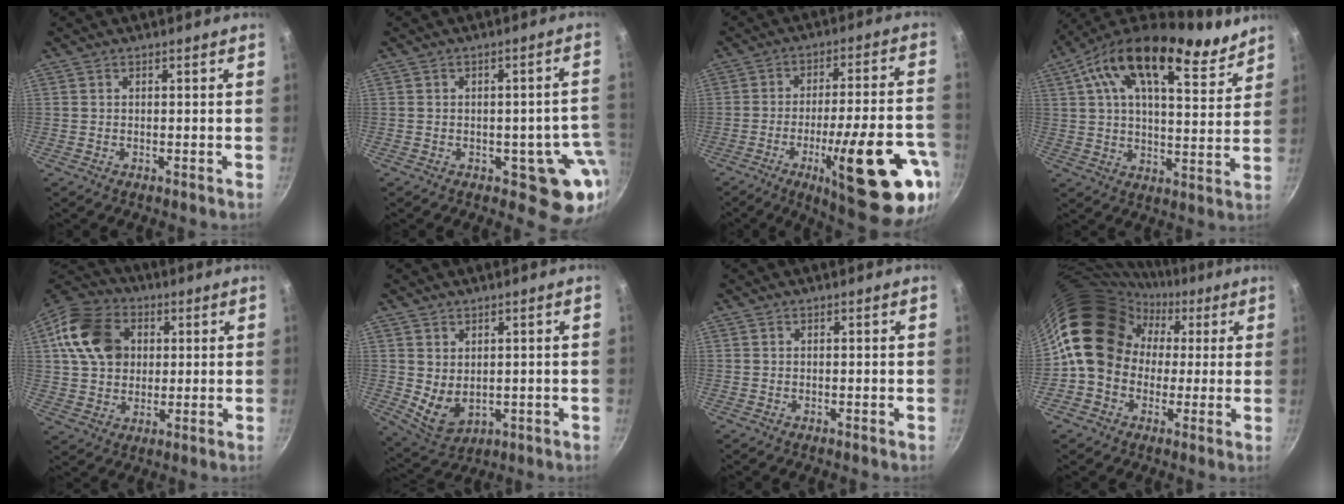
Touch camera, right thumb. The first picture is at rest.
{"total": 9.6, "force": [-2.7, 5.9, 7.1], "torque": [-0.014, 0.020, -0.029]}
{"total": 24.3, "force": [-9.8, 6.2, 21.4], "torque": [-0.264, 0.025, -0.134]}
{"total": 19.4, "force": [12.8, 7.8, 12.3], "torque": [-0.177, -0.043, 0.200]}
{"total": 15.5, "force": [3.8, 12.1, 9.0], "torque": [-0.143, 0.009, 0.059]}
{"total": 6.4, "force": [0.8, 4.8, 4.2], "torque": [-0.058, -0.023, 0.034]}
{"total": 0.0}
{"total": 17.9, "force": [1.2, 15.5, 9.0], "torque": [-0.113, 0.051, 0.011]}